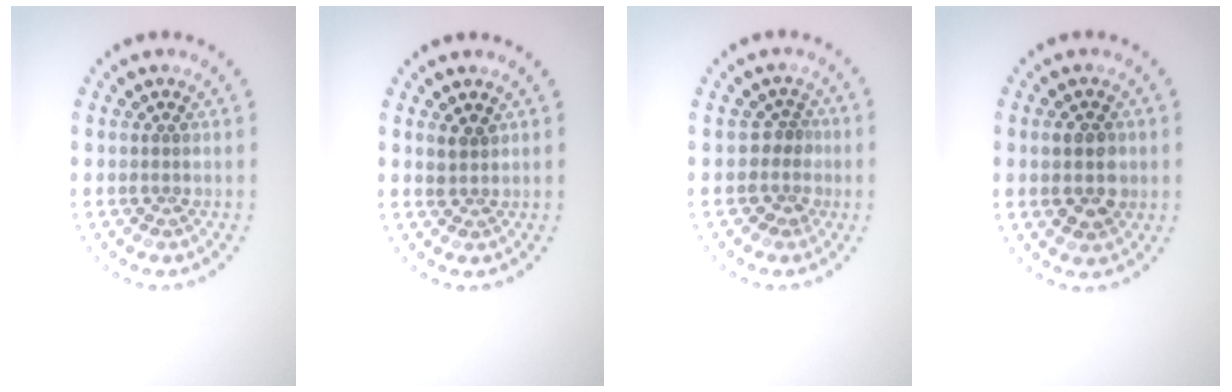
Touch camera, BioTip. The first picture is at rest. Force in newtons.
{"total": 1.3, "press": 1.1, "slide": 0.7}
{"total": 2.0, "press": 1.6, "slide": 1.2}
{"total": 3.6, "press": 3.6, "slide": 0.1}